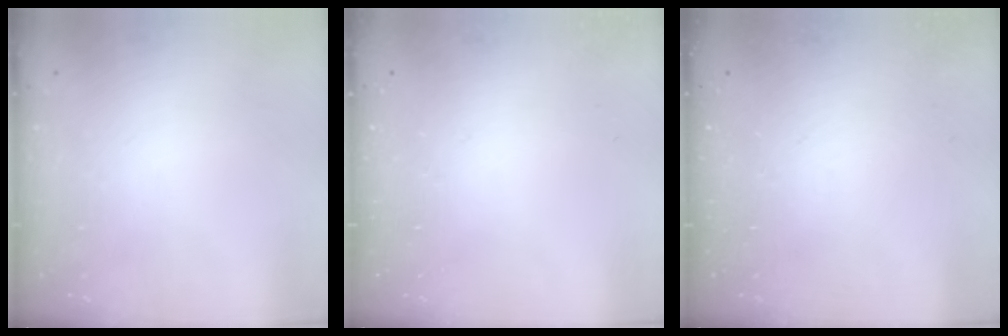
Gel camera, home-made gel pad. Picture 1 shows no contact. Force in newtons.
{"total": 0.0}
{"total": 0.0}